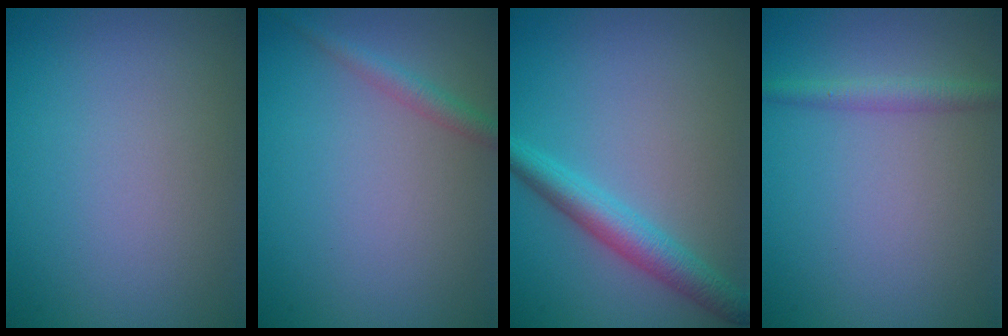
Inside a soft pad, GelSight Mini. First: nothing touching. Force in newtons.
{"total": 1.7, "press": 1.7, "slide": 0.1}
{"total": 3.7, "press": 3.7, "slide": 0.2}
{"total": 1.8, "press": 1.8, "slide": 0.1}